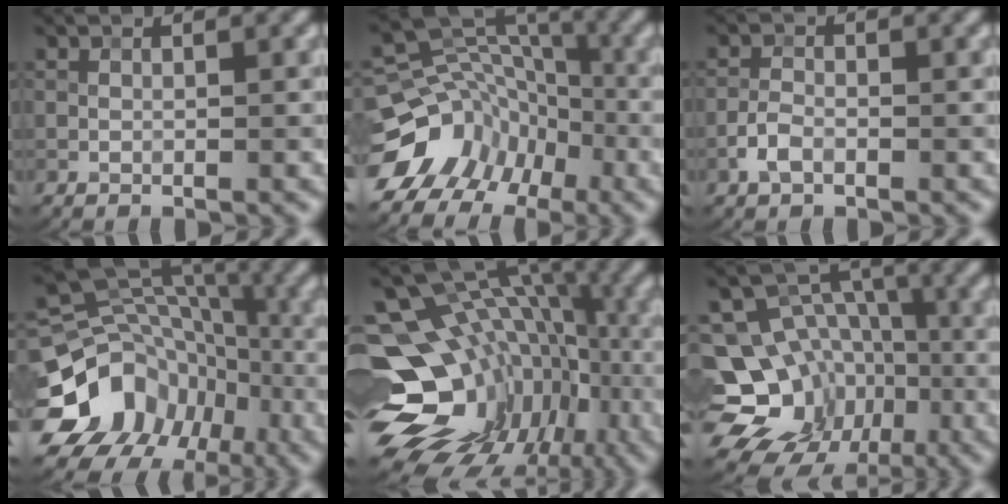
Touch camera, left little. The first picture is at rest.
{"total": 12.5, "force": [-7.1, 9.7, 3.4], "torque": [-0.070, -0.010, -0.126]}
{"total": 1.8, "force": [-1.2, 1.0, 1.0], "torque": [-0.018, 0.005, -0.029]}
{"total": 13.6, "force": [-6.4, 10.7, 5.5], "torque": [-0.114, 0.016, -0.111]}
{"total": 17.7, "force": [-4.6, 13.1, 10.9], "torque": [-0.184, 0.015, -0.045]}
{"total": 16.0, "force": [-5.7, 13.6, 6.3], "torque": [-0.131, -0.008, -0.107]}